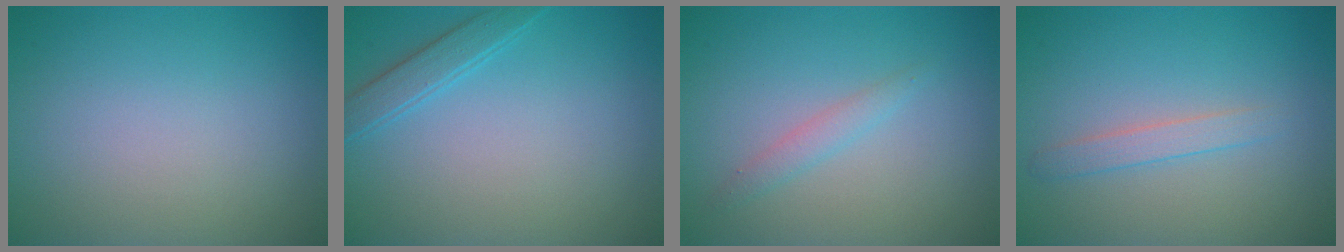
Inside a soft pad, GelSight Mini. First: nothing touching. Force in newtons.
{"total": 1.9, "press": 1.9, "slide": 0.1}
{"total": 1.4, "press": 1.4, "slide": 0.1}
{"total": 1.6, "press": 1.6, "slide": 0.1}